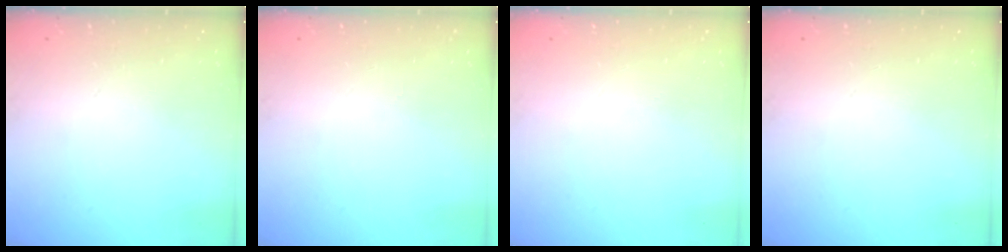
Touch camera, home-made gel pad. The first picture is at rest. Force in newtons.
{"total": 0.0}
{"total": 0.0}
{"total": 0.0}